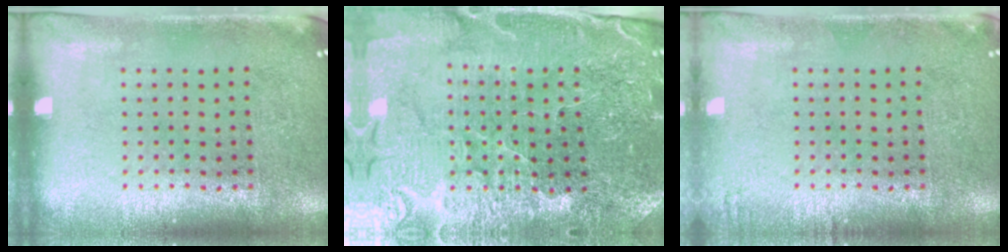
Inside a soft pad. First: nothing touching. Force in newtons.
{"total": 3.3, "press": 3.3, "slide": 0.2}
{"total": 0.8, "press": 0.8, "slide": 0.1}